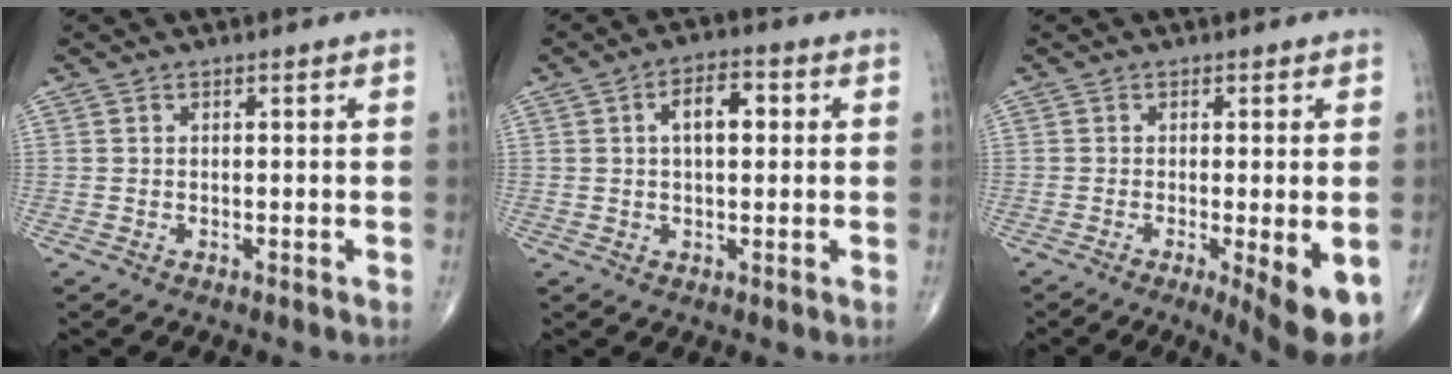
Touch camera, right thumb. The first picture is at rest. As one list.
[{"total": 6.4, "force": [1.2, 3.3, 5.4], "torque": [-0.077, 0.012, 0.016]}, {"total": 9.0, "force": [-3.4, 1.8, 8.1], "torque": [-0.107, -0.023, -0.048]}]